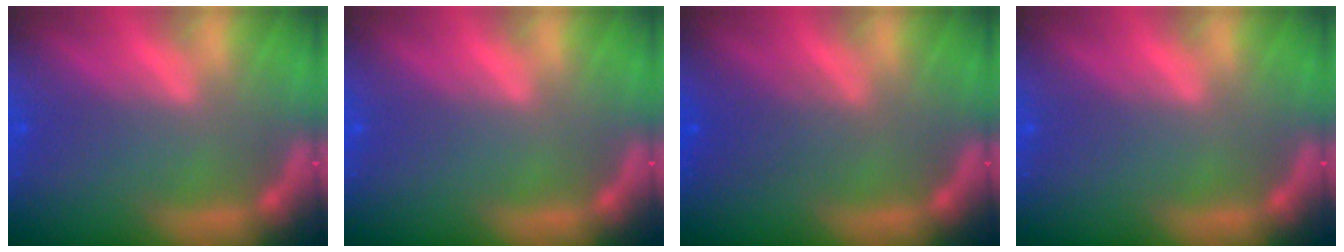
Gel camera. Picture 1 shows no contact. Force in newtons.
{"total": 0.0}
{"total": 2.5}
{"total": 0.0}